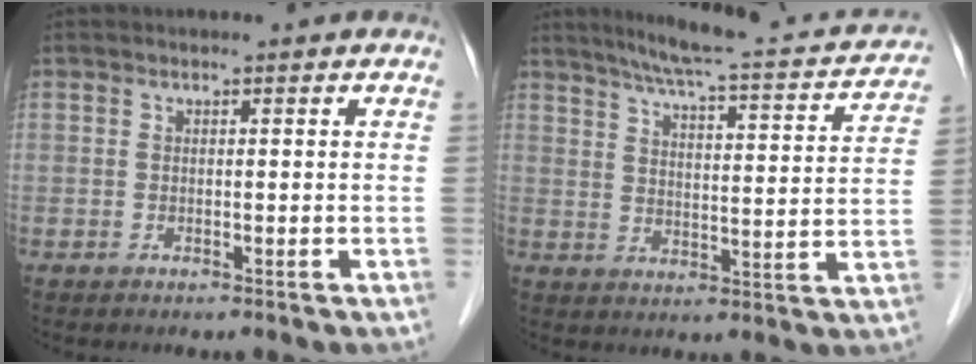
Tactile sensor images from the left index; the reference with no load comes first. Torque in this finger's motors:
{"motor_torque": [0.54, -0.92, 0.13, 0.05]}